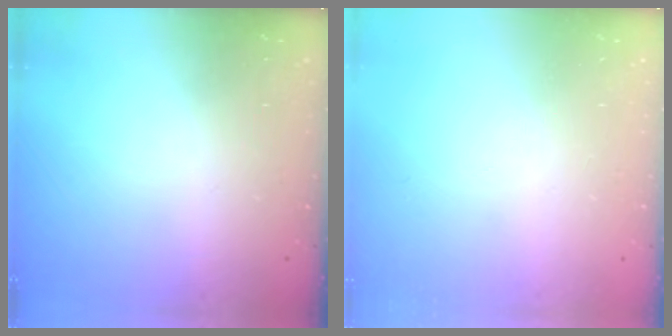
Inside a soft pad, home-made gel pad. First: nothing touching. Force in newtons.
{"total": 0.0}